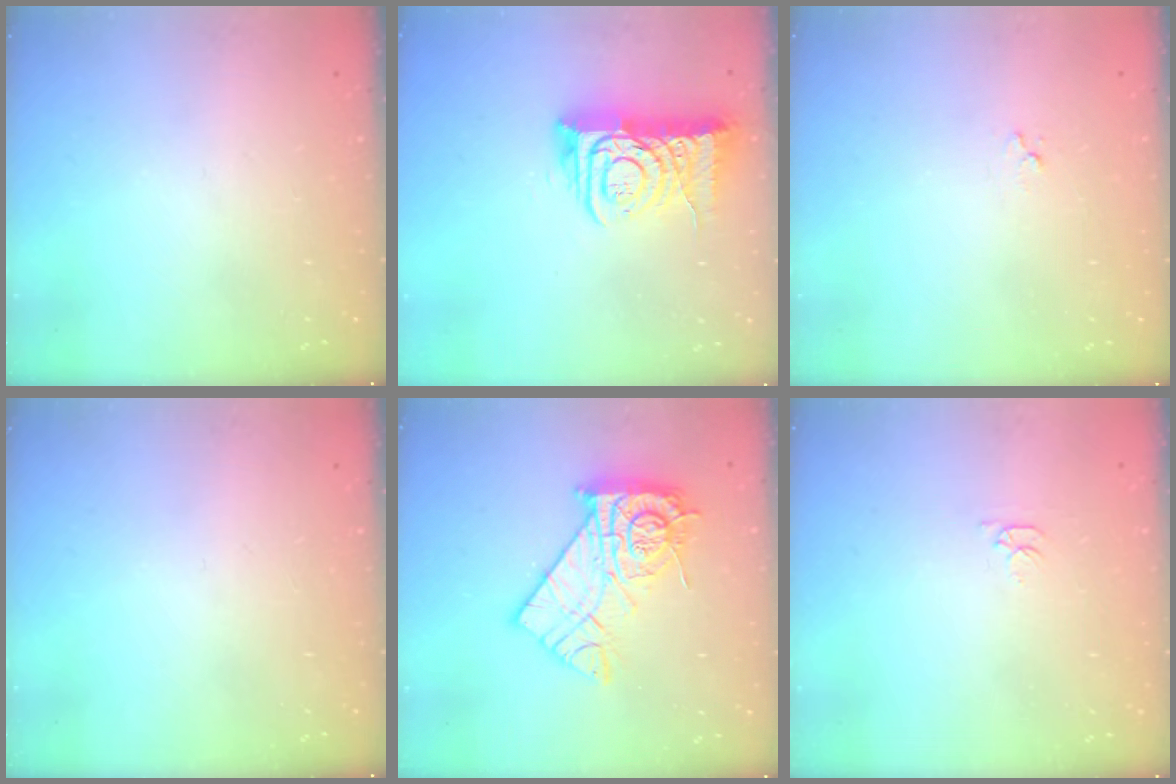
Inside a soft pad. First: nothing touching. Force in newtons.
{"total": 11.5, "press": 11.4, "slide": 1.7}
{"total": 3.0, "press": 3.0, "slide": 0.2}
{"total": 0.0}
{"total": 15.2, "press": 15.1, "slide": 1.6}
{"total": 2.7, "press": 2.7, "slide": 0.4}